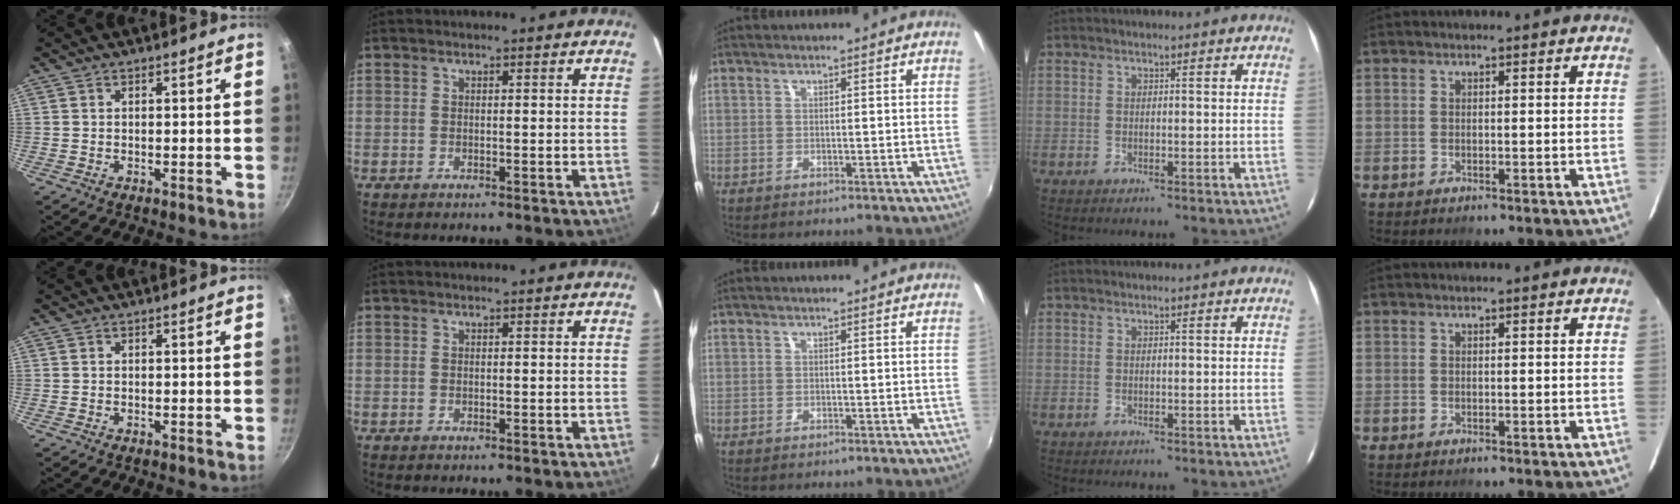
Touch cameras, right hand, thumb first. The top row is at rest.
{}